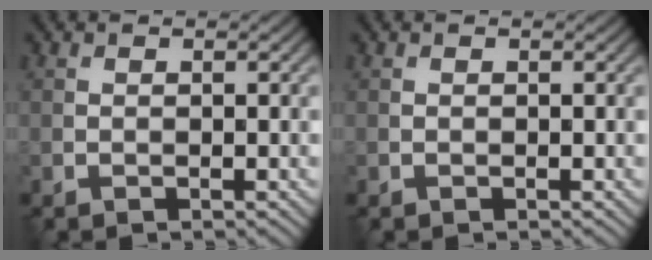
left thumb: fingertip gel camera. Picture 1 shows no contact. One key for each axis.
{"total": 0.0}